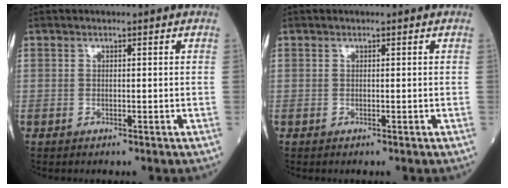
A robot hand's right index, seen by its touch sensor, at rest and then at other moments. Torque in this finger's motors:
{"motor_torque": [0.00, 0.00, 0.00, 0.00]}